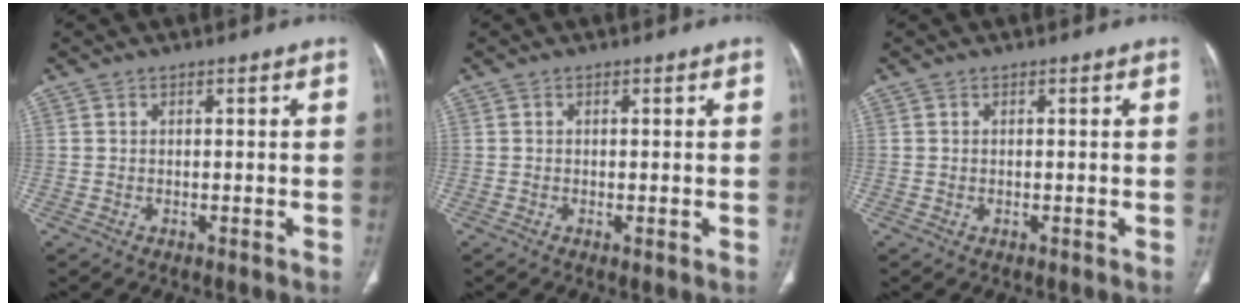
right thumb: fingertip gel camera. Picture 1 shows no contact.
{"total": 0.8, "force": [-0.2, 0.2, 0.8], "torque": [-0.015, -0.004, -0.003]}
{"total": 0.0}